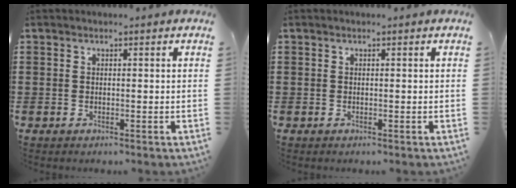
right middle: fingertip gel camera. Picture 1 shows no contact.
{"total": 0.0}